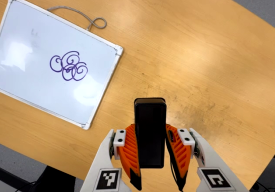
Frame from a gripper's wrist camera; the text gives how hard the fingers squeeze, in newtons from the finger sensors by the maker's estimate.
{"total": 4.5, "left": 3.6, "right": 5.5}